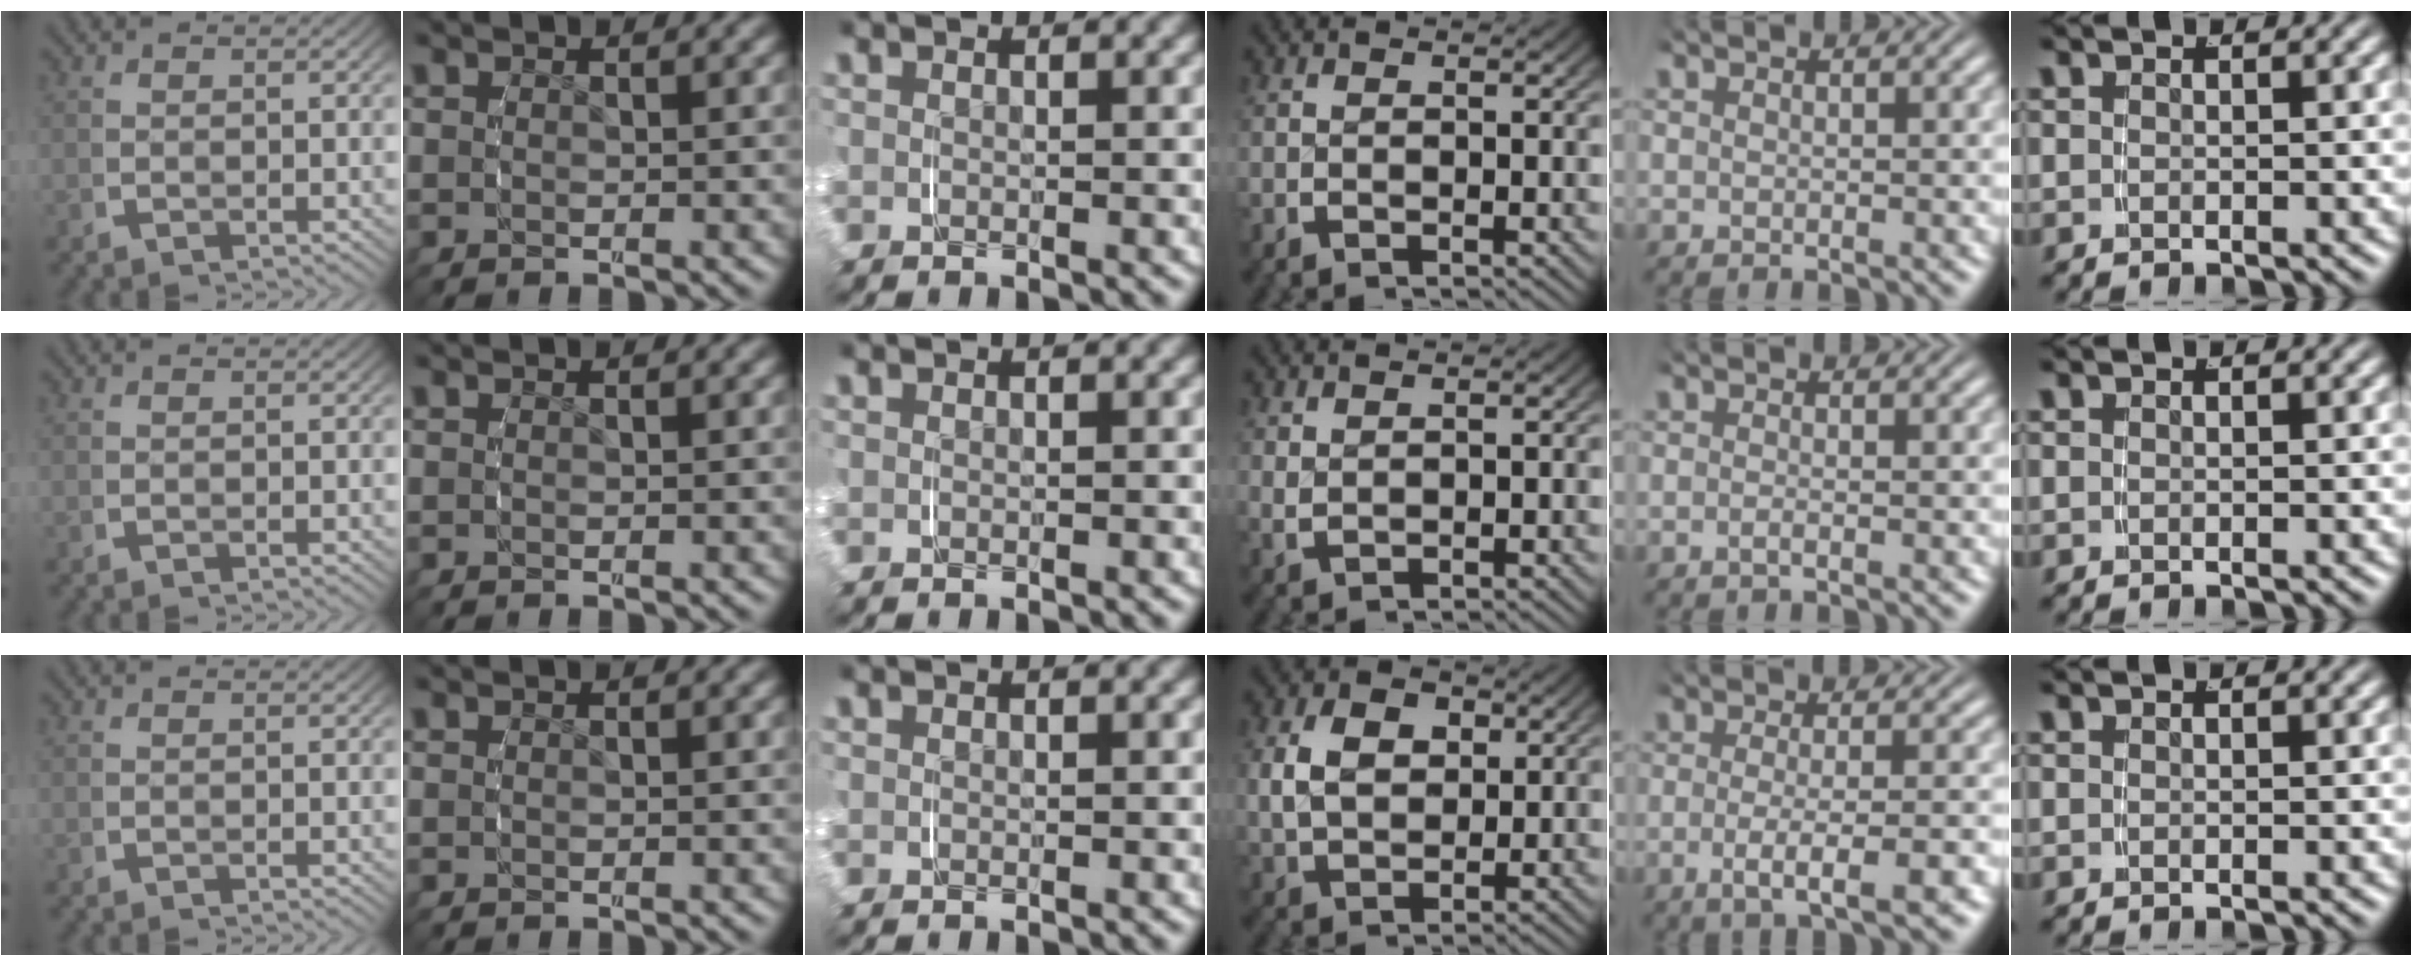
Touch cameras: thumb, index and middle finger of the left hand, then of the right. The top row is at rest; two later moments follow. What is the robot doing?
{"motion": "grasp_and_lifting", "object": "pen bag"}